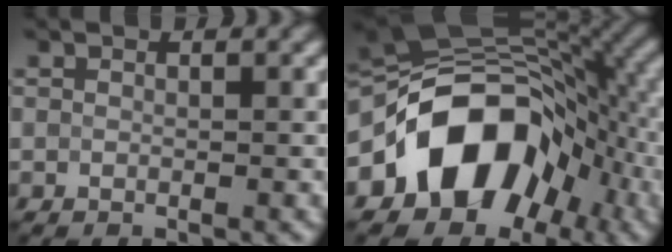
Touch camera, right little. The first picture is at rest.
{"total": 12.1, "force": [-4.4, 8.6, 7.3], "torque": [-0.091, 0.021, -0.082]}